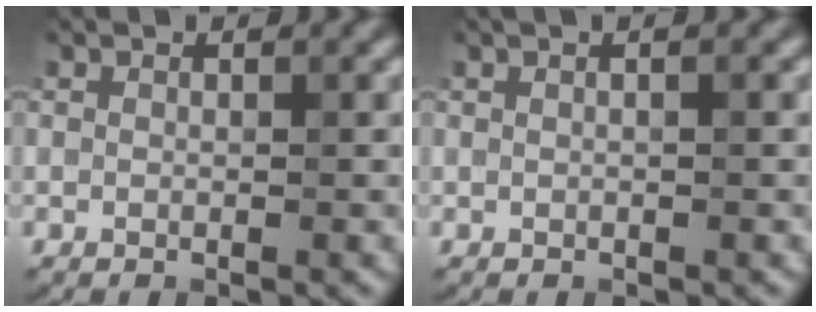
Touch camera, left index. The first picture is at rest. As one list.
[{"total": 1.9, "force": [0.7, 0.9, 1.5], "torque": [-0.004, 0.004, -0.006]}]